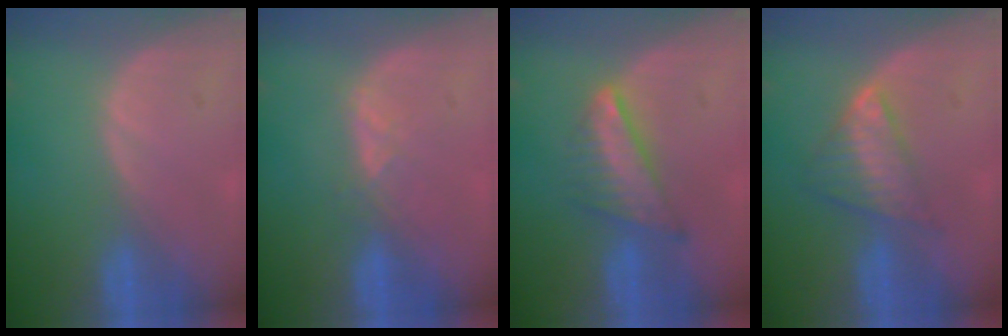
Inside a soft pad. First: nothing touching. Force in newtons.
{"total": 2.0, "press": 1.9, "slide": 0.7}
{"total": 7.3, "press": 6.3, "slide": 3.6}
{"total": 6.1, "press": 5.4, "slide": 2.7}